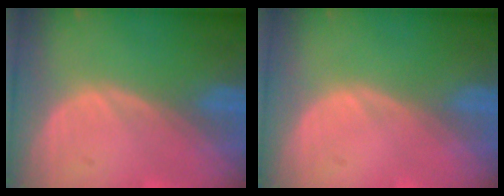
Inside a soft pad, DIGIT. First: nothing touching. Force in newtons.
{"total": 0.0}